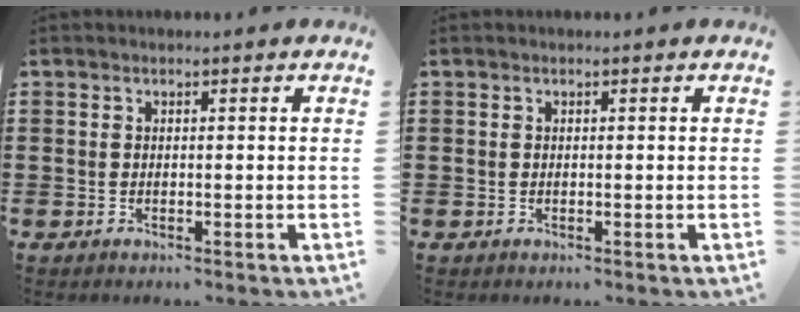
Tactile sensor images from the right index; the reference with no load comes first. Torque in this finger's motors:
{"motor_torque": [-0.06, -0.03, 0.00, 0.00]}